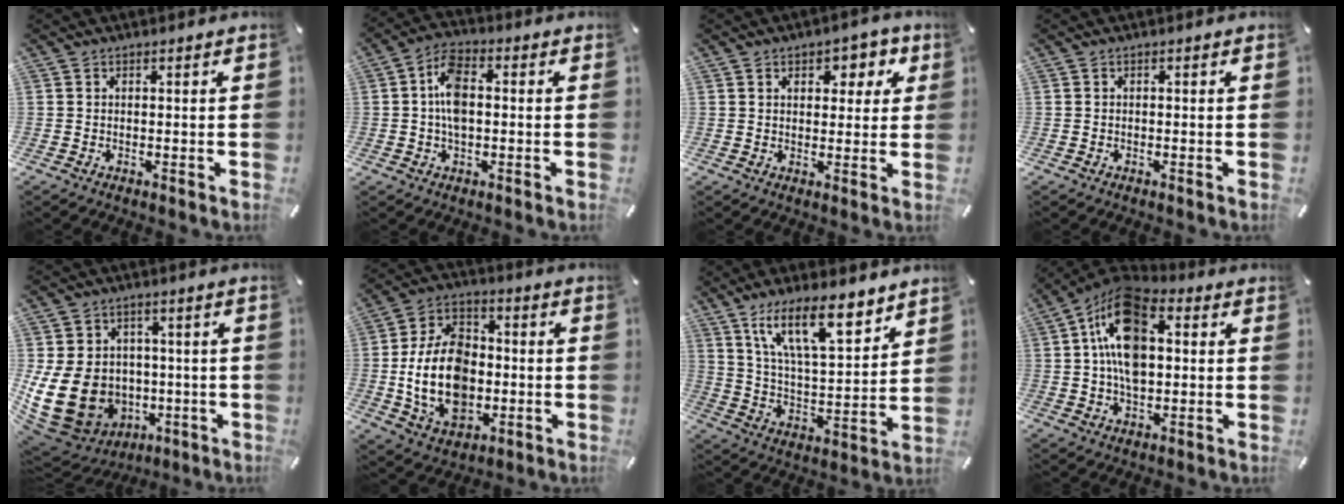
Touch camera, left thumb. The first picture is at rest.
{"total": 7.6, "force": [0.2, 4.4, 6.2], "torque": [-0.117, 0.008, 0.002]}
{"total": 5.7, "force": [2.5, 4.0, 3.3], "torque": [-0.028, -0.006, 0.033]}
{"total": 0.0}
{"total": 17.0, "force": [-2.1, 14.5, 8.6], "torque": [-0.177, -0.002, -0.022]}
{"total": 18.2, "force": [-2.3, 13.0, 12.5], "torque": [-0.267, 0.007, -0.043]}
{"total": 16.9, "force": [11.2, 5.8, 11.2], "torque": [-0.195, -0.049, 0.192]}
{"total": 15.7, "force": [3.1, 9.7, 11.9], "torque": [-0.232, -0.002, 0.054]}